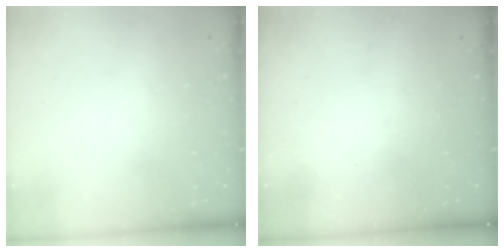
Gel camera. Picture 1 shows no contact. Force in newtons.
{"total": 2.5, "press": 2.4, "slide": 0.7}